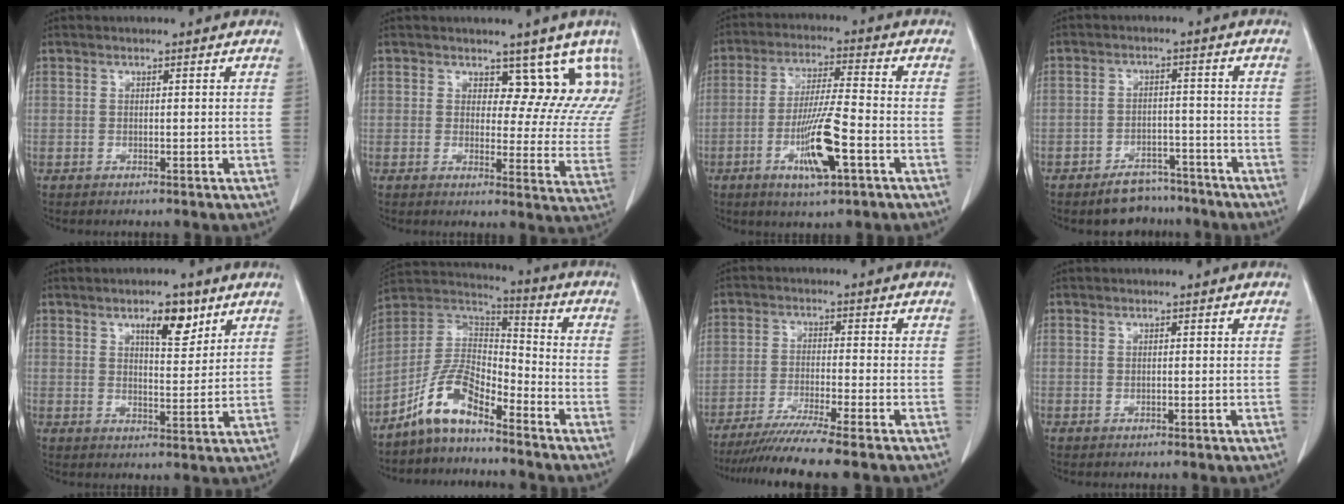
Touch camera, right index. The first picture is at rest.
{"total": 10.9, "force": [8.7, 5.5, 3.5], "torque": [-0.001, -0.025, 0.073]}
{"total": 10.6, "force": [-4.0, 1.0, 9.8], "torque": [-0.182, -0.008, -0.069]}
{"total": 5.9, "force": [-5.0, 2.9, 1.1], "torque": [-0.010, 0.006, -0.076]}
{"total": 6.0, "force": [3.6, 2.0, 4.3], "torque": [-0.068, -0.002, 0.057]}
{"total": 9.9, "force": [-7.1, 3.6, 5.9], "torque": [-0.129, 0.027, -0.141]}
{"total": 9.6, "force": [-8.0, -1.4, 5.1], "torque": [-0.073, -0.032, -0.130]}
{"total": 0.0}